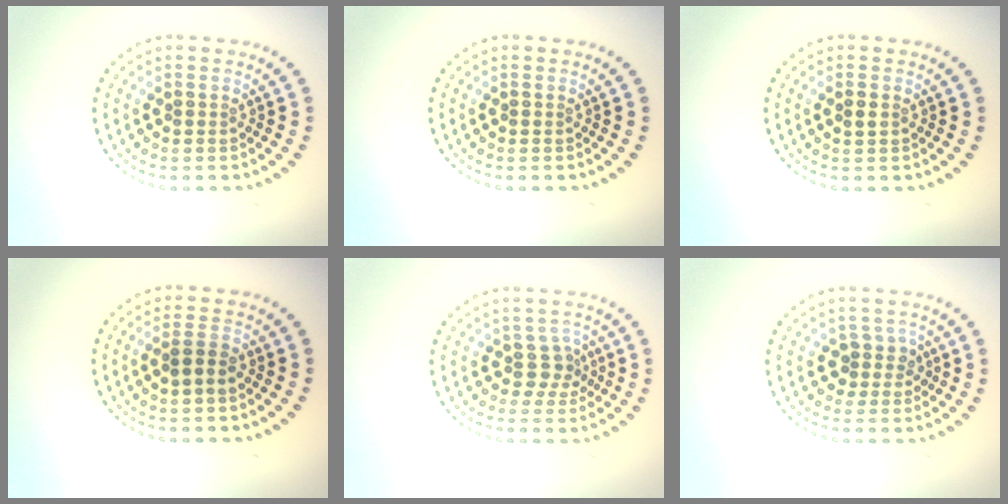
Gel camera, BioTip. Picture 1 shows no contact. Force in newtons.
{"total": 0.0}
{"total": 0.8, "press": 0.8, "slide": 0.1}
{"total": 1.6, "press": 1.5, "slide": 0.6}
{"total": 2.1, "press": 1.6, "slide": 1.3}
{"total": 1.9, "press": 1.5, "slide": 1.1}